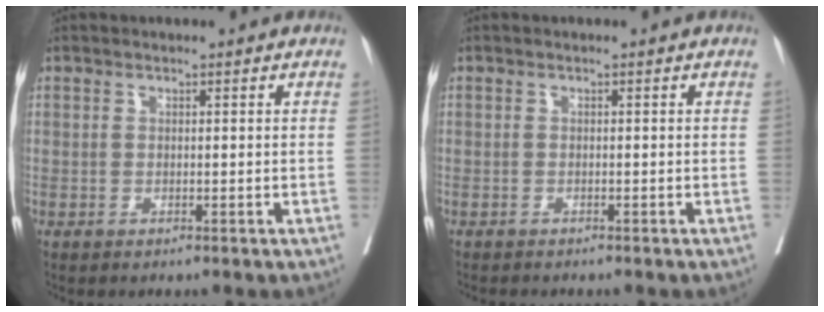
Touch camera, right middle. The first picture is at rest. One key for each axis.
{"total": 1.8, "fx": -1.7, "fy": 0.2, "fz": 0.7, "tx": -0.011, "ty": -0.002, "tz": -0.022}